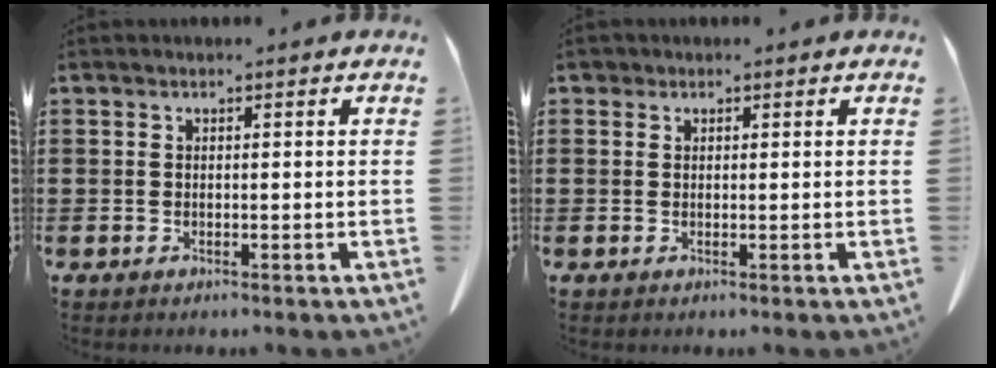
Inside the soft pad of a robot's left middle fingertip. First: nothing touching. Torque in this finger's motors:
{"motor_torque": [-0.21, 0.15, 0.00, 0.00]}